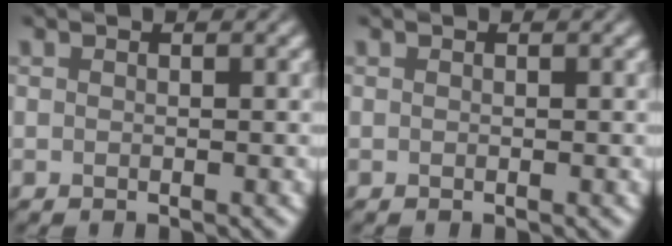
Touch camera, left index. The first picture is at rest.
{"total": 0.0}